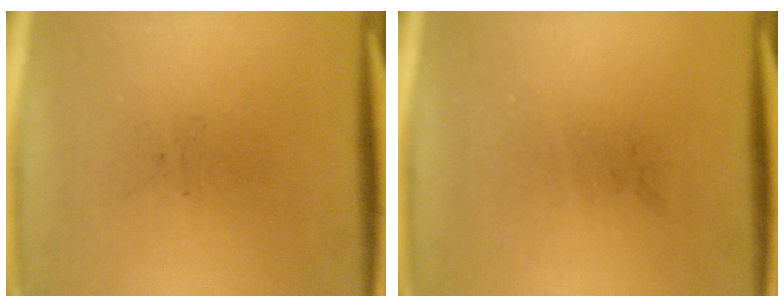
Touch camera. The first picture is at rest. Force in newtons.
{"total": 0.0}